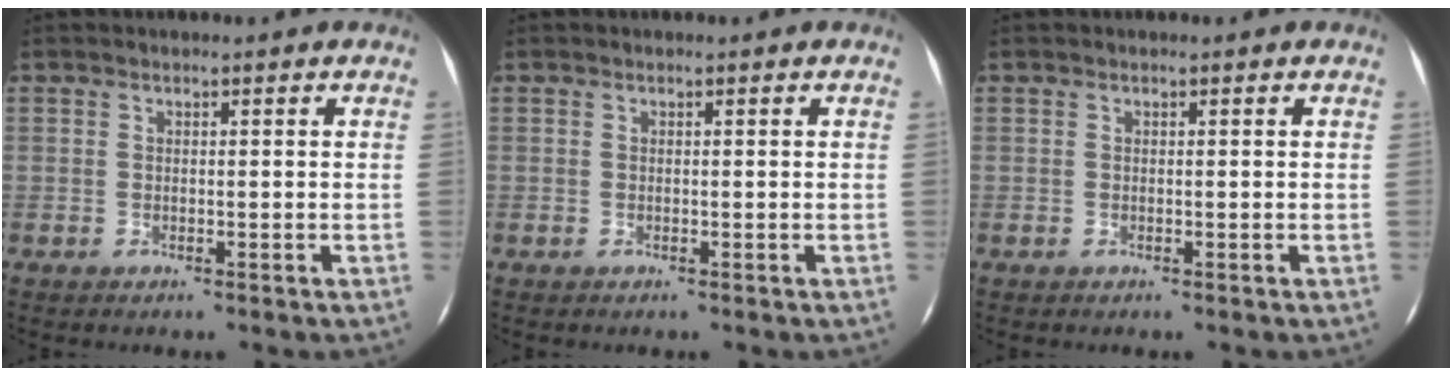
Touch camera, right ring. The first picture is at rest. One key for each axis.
{"total": 0.0}
{"total": 0.0}